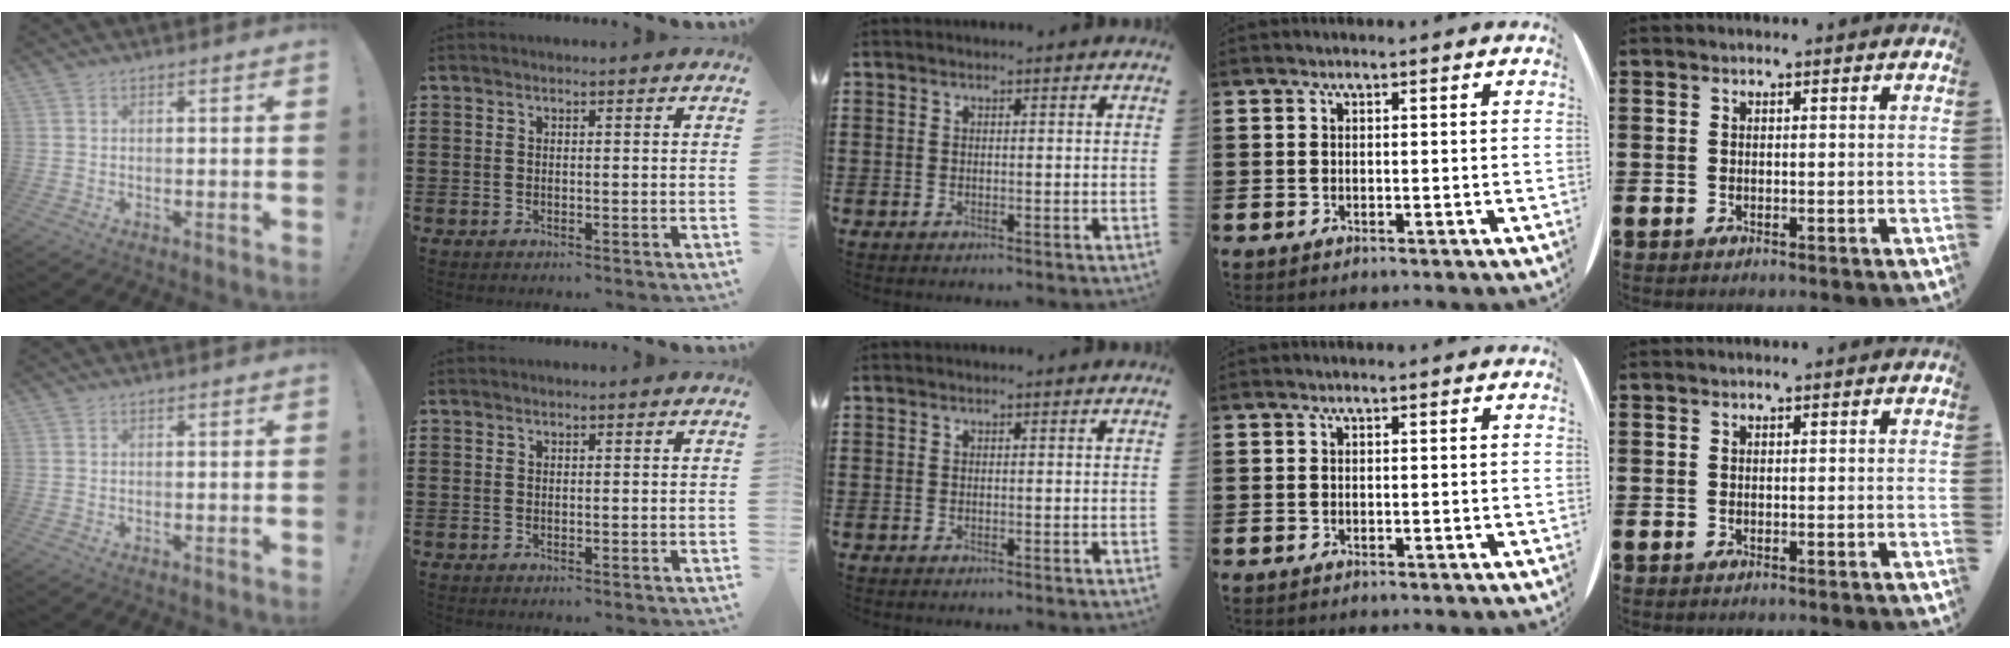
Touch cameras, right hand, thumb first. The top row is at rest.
{}